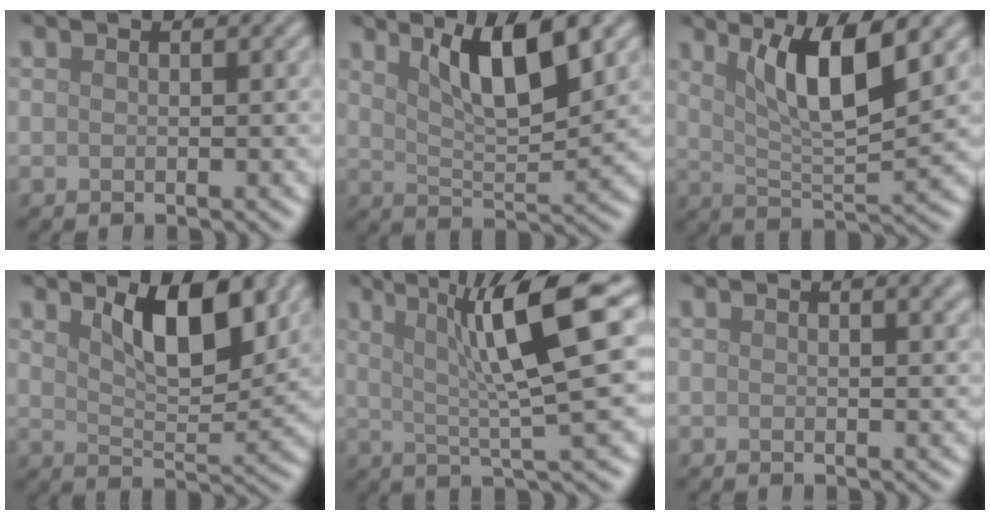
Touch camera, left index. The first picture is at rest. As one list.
[{"total": 6.5, "force": [3.3, 1.7, 5.3], "torque": [-0.088, -0.003, 0.057]}, {"total": 6.7, "force": [3.0, 1.5, 5.8], "torque": [-0.099, -0.006, 0.055]}, {"total": 6.3, "force": [3.2, 2.4, 4.9], "torque": [-0.082, -0.005, 0.050]}, {"total": 9.6, "force": [2.7, 1.6, 9.0], "torque": [-0.130, 0.009, 0.045]}, {"total": 2.4, "force": [1.3, 0.9, 1.8], "torque": [-0.007, 0.007, 0.013]}]